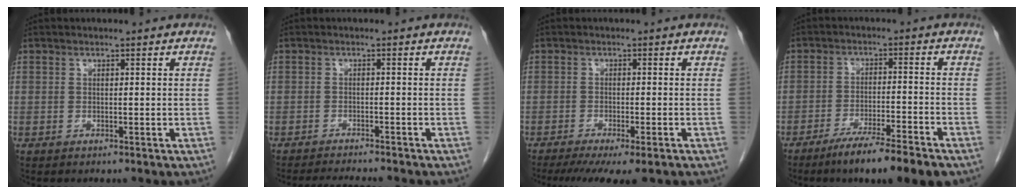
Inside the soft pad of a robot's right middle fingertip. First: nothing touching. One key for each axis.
{"total": 6.5, "fx": -6.1, "fy": 0.3, "fz": 2.2, "tx": -0.028, "ty": -0.014, "tz": -0.090}
{"total": 9.4, "fx": -7.1, "fy": 1.6, "fz": 5.9, "tx": -0.079, "ty": -0.017, "tz": -0.106}
{"total": 9.5, "fx": -7.0, "fy": -0.1, "fz": 6.4, "tx": -0.093, "ty": -0.021, "tz": -0.116}